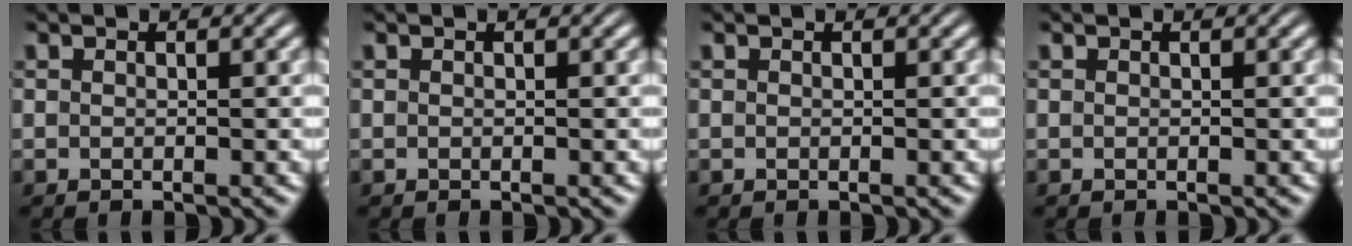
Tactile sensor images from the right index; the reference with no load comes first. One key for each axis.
{"total": 0.0}
{"total": 0.0}
{"total": 0.0}